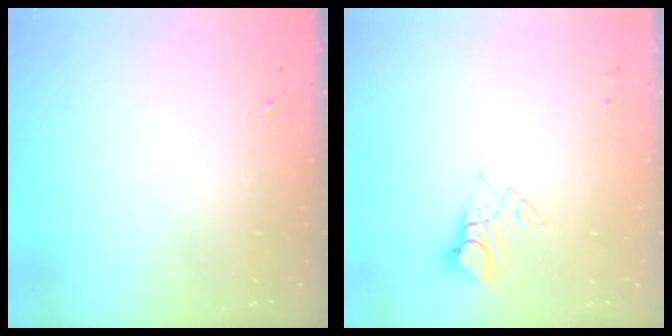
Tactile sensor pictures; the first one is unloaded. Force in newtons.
{"total": 6.8, "press": 6.8, "slide": 0.5}